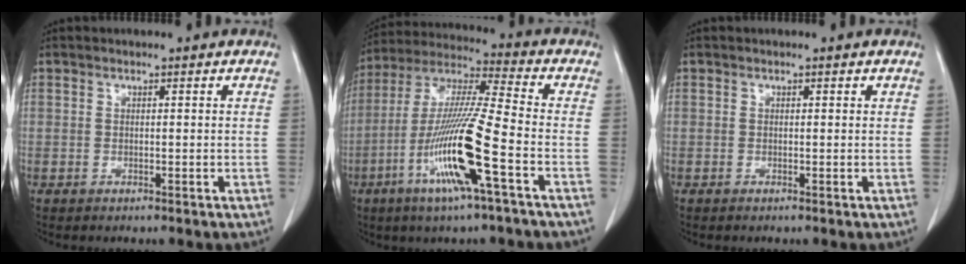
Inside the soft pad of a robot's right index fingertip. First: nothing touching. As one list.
[{"total": 15.9, "force": [-6.1, -0.3, 14.7], "torque": [-0.300, -0.016, -0.121]}, {"total": 0.0}]